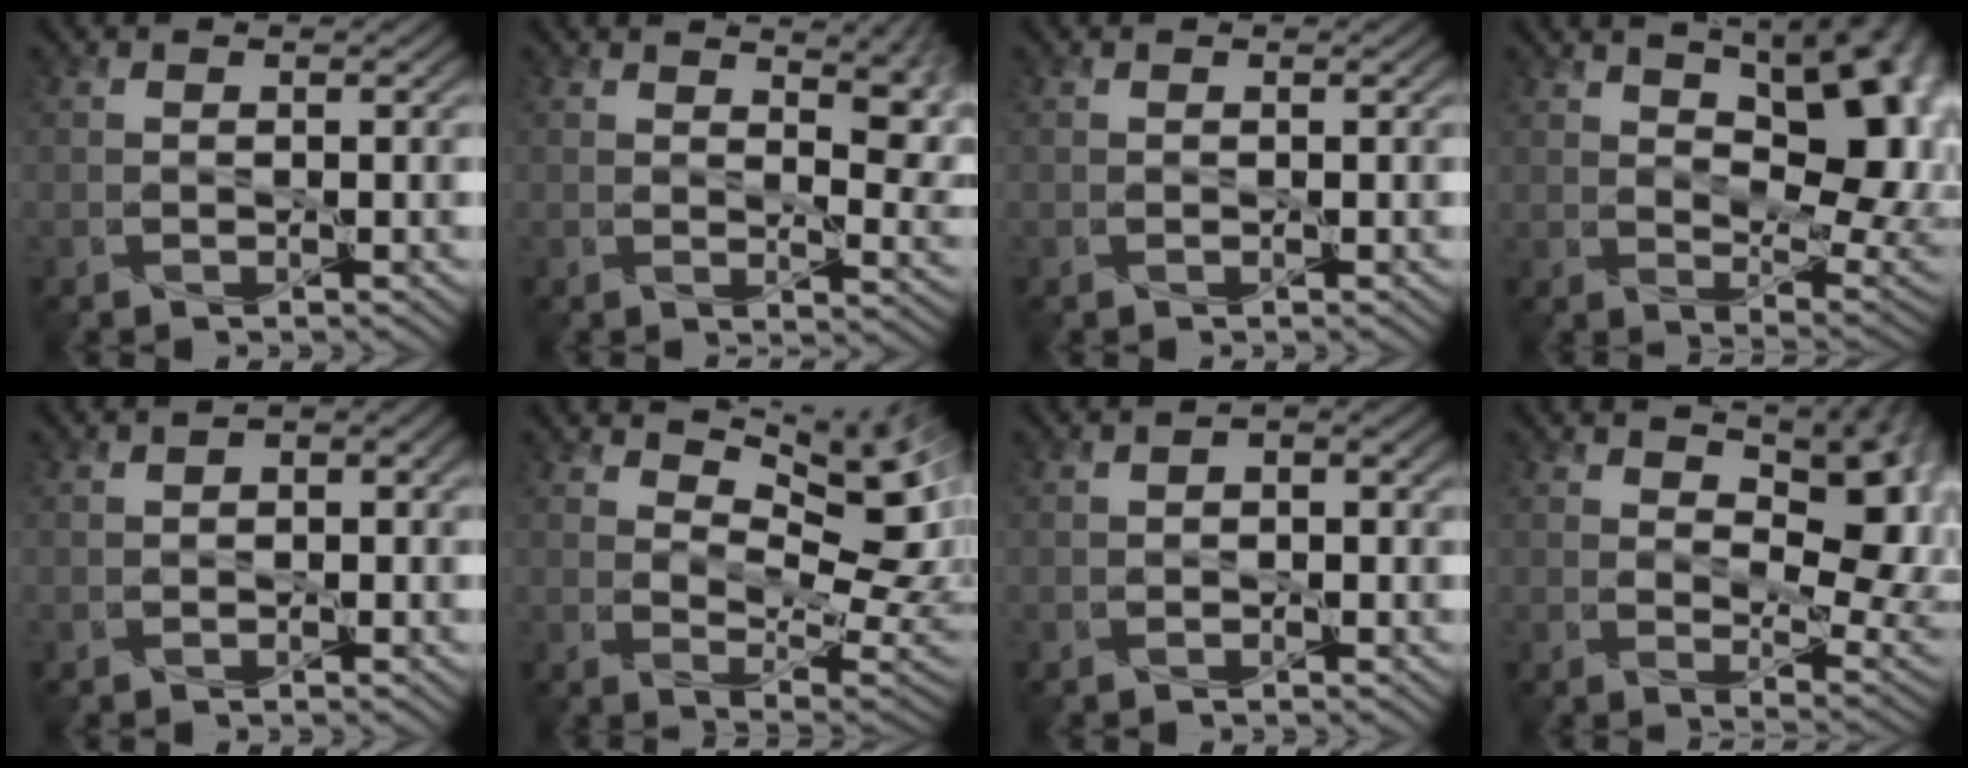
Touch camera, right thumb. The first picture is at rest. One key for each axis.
{"total": 7.6, "fx": 4.0, "fy": 2.7, "fz": 5.9, "tx": -0.078, "ty": -0.002, "tz": 0.069}
{"total": 0.0}
{"total": 16.2, "fx": 6.0, "fy": 7.9, "fz": 12.8, "tx": -0.169, "ty": 0.018, "tz": 0.087}
{"total": 1.7, "fx": -0.4, "fy": 1.3, "fz": 1.1, "tx": -0.018, "ty": -0.006, "tz": -0.009}
{"total": 10.9, "fx": 5.7, "fy": 4.0, "fz": 8.3, "tx": -0.140, "ty": 0.002, "tz": 0.099}
{"total": 1.5, "fx": -0.5, "fy": 1.0, "fz": 1.0, "tx": -0.017, "ty": -0.002, "tz": -0.012}
{"total": 12.0, "fx": 5.5, "fy": 5.6, "fz": 9.1, "tx": -0.132, "ty": 0.000, "tz": 0.089}